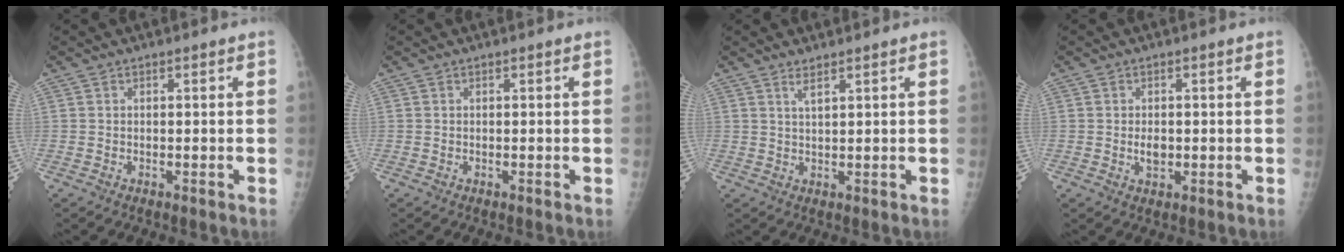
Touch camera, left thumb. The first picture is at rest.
{"total": 0.0}
{"total": 2.2, "force": [1.5, 0.3, 1.5], "torque": [-0.031, -0.010, 0.032]}
{"total": 2.6, "force": [-0.1, 1.7, 2.0], "torque": [-0.024, -0.002, 0.001]}